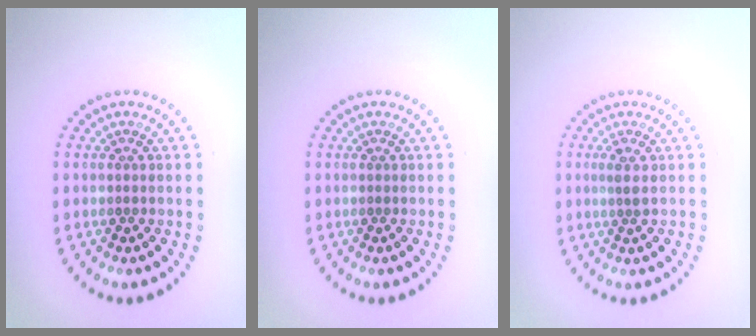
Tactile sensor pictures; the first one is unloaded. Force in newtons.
{"total": 0.0}
{"total": 1.2, "press": 0.9, "slide": 0.8}